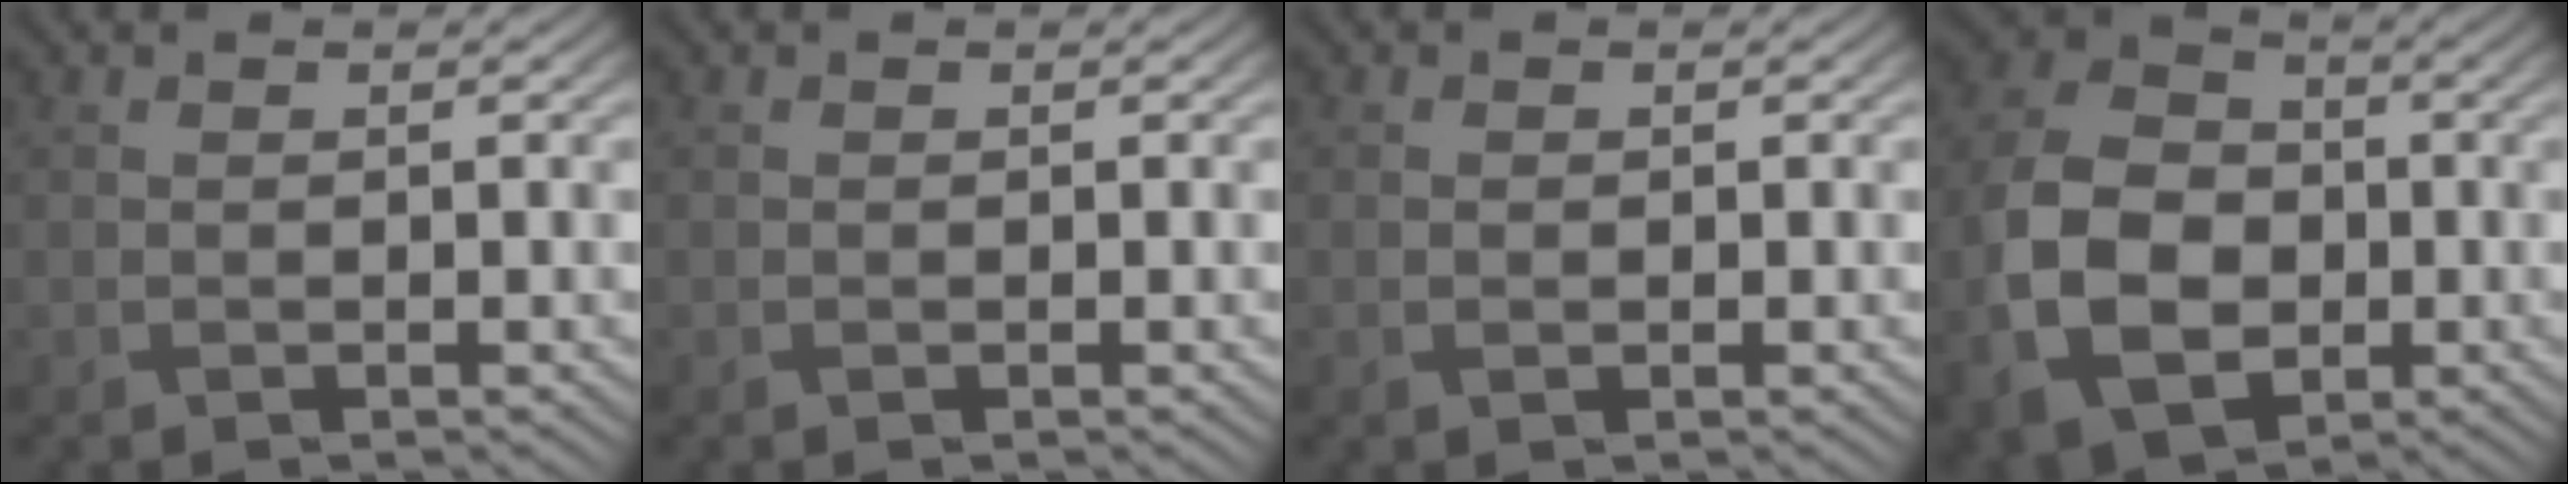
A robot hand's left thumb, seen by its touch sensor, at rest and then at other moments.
{"total": 0.0}
{"total": 0.7, "force": [0.0, 0.6, 0.5], "torque": [-0.009, -0.003, -0.001]}
{"total": 12.3, "force": [-2.5, 9.0, 8.0], "torque": [-0.189, -0.017, -0.053]}